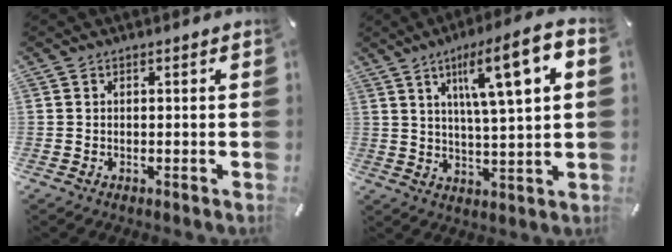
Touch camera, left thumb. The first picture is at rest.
{"total": 13.2, "force": [5.9, 2.4, 11.6], "torque": [-0.188, -0.014, 0.090]}